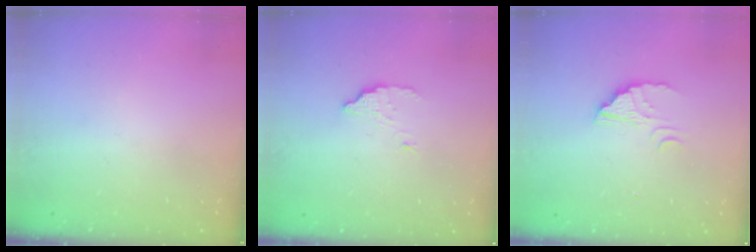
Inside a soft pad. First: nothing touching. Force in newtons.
{"total": 2.9, "press": 2.9, "slide": 0.2}
{"total": 2.4, "press": 2.4, "slide": 0.0}